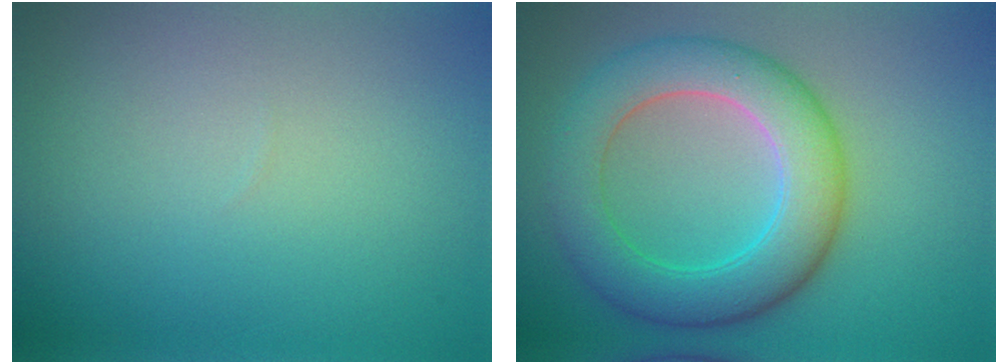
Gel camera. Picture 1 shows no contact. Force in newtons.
{"total": 7.5, "press": 7.4, "slide": 0.5}